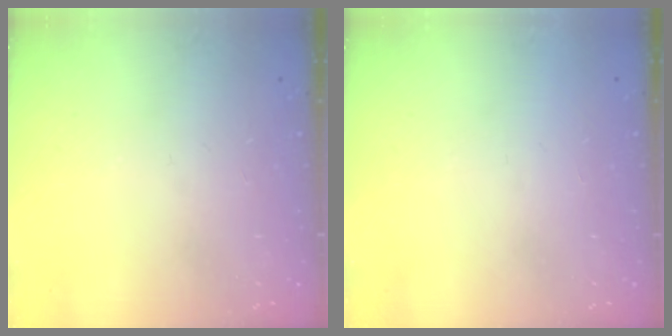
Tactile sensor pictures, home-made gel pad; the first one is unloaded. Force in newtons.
{"total": 1.5, "press": 1.5, "slide": 0.1}